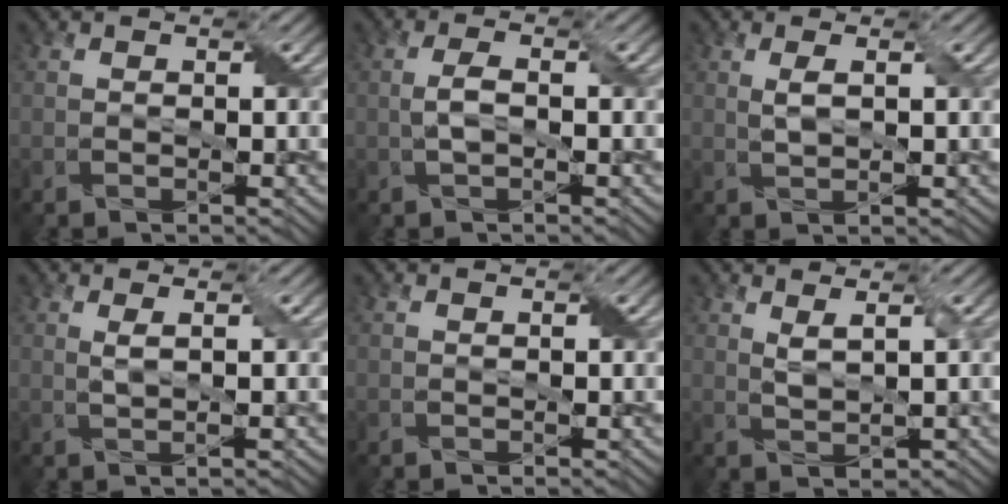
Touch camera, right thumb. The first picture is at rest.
{"total": 2.3, "force": [-0.3, 0.8, 2.1], "torque": [-0.053, 0.007, -0.006]}
{"total": 2.0, "force": [0.6, 0.5, 1.9], "torque": [-0.045, 0.002, 0.015]}
{"total": 1.7, "force": [0.5, 0.2, 1.6], "torque": [-0.035, 0.005, 0.010]}
{"total": 0.0}
{"total": 2.1, "force": [1.1, 0.5, 1.7], "torque": [-0.042, -0.002, 0.026]}